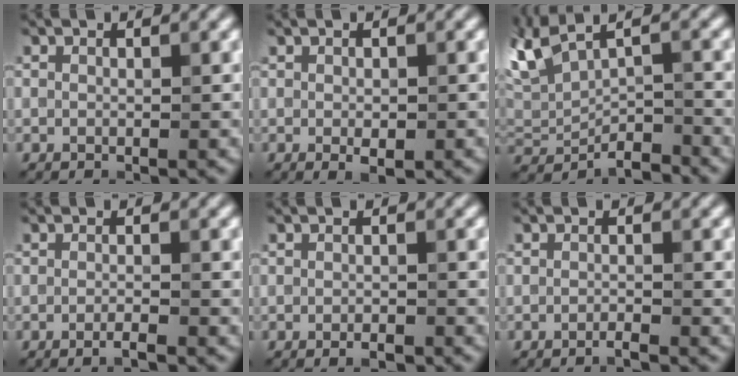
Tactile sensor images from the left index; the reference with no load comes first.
{"total": 1.6, "force": [-0.4, 0.7, 1.4], "torque": [-0.023, -0.006, 0.000]}
{"total": 4.2, "force": [0.0, 2.1, 3.7], "torque": [-0.069, -0.013, 0.003]}
{"total": 1.4, "force": [-0.8, 0.3, 1.1], "torque": [-0.013, -0.003, -0.021]}
{"total": 1.1, "force": [-0.7, 0.3, 0.8], "torque": [-0.013, -0.004, -0.012]}
{"total": 1.1, "force": [-0.8, 0.1, 0.7], "torque": [-0.007, 0.000, -0.019]}